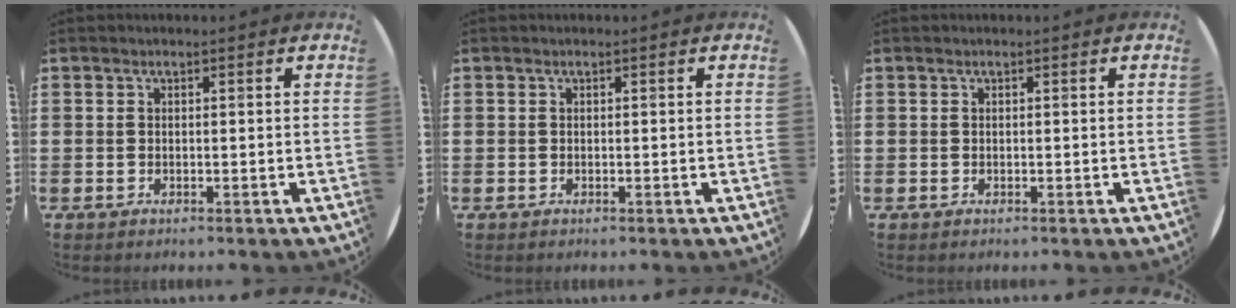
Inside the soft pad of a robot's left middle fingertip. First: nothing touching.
{"total": 0.0}
{"total": 0.0}